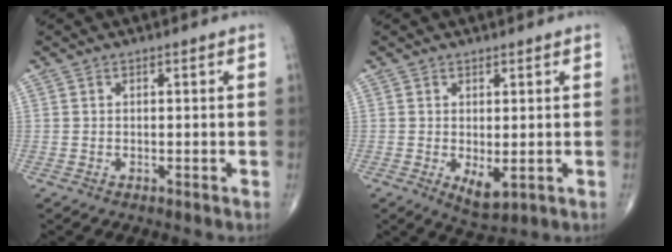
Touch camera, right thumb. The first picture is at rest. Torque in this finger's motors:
{"motor_torque": [-0.20, 0.55, 0.25, 0.23, 0.06]}